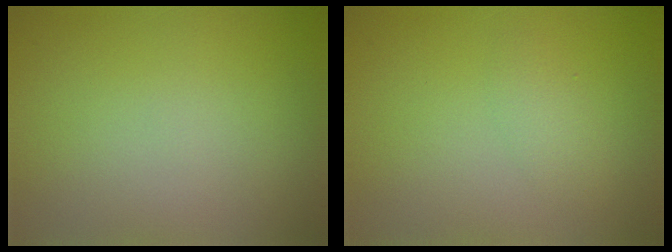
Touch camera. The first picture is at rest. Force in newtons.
{"total": 1.3, "press": 1.3, "slide": 0.1}